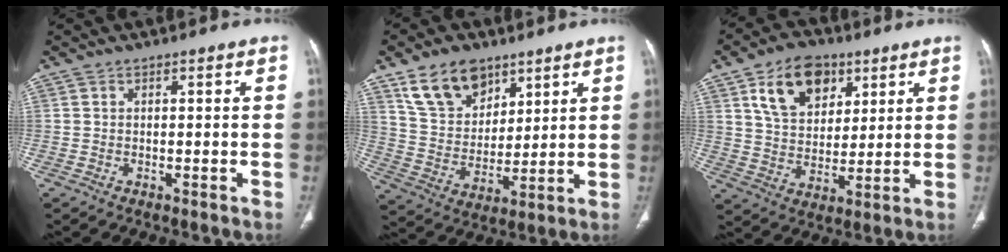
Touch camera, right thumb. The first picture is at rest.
{"total": 13.2, "force": [8.3, 8.3, 6.0], "torque": [-0.081, -0.038, 0.162]}
{"total": 13.5, "force": [6.4, 8.9, 7.9], "torque": [-0.103, -0.019, 0.118]}